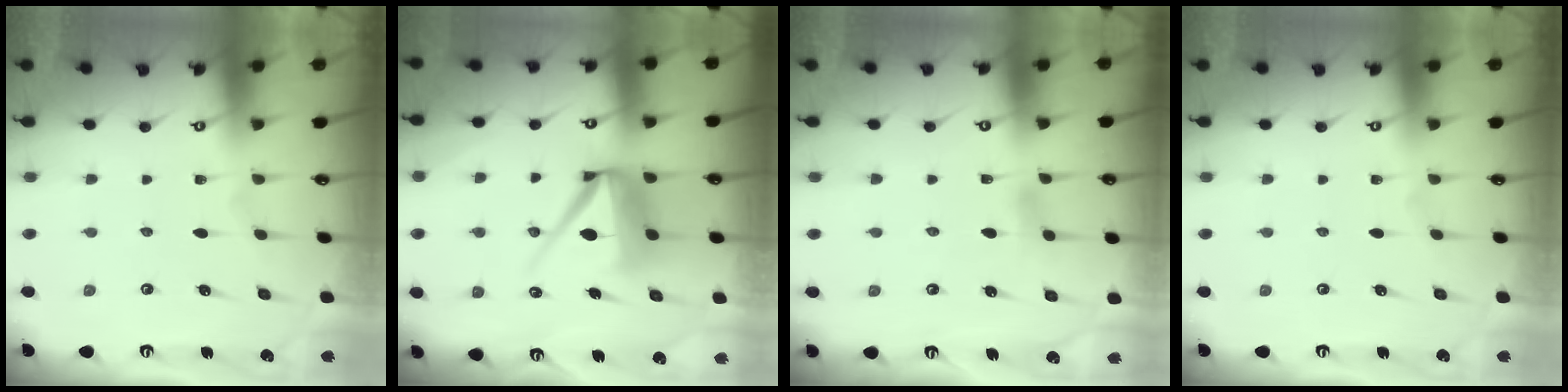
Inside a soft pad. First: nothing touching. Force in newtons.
{"total": 11.0, "press": 10.9, "slide": 1.5}
{"total": 3.3, "press": 3.3, "slide": 0.3}
{"total": 0.0}